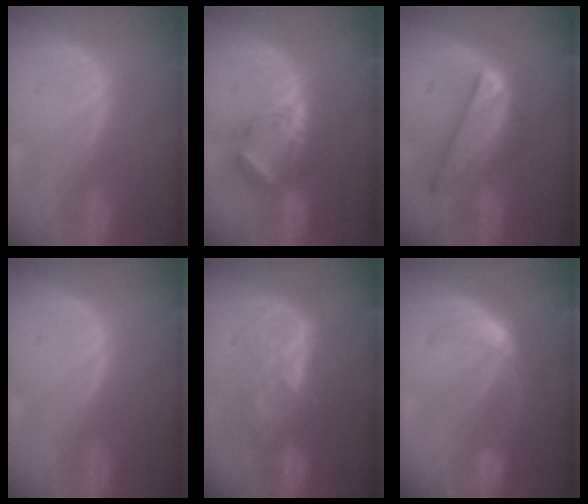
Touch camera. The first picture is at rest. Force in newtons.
{"total": 5.8, "press": 5.6, "slide": 1.2}
{"total": 8.6, "press": 7.3, "slide": 4.4}
{"total": 0.0}
{"total": 6.4, "press": 6.4, "slide": 0.7}
{"total": 5.7, "press": 5.0, "slide": 2.7}